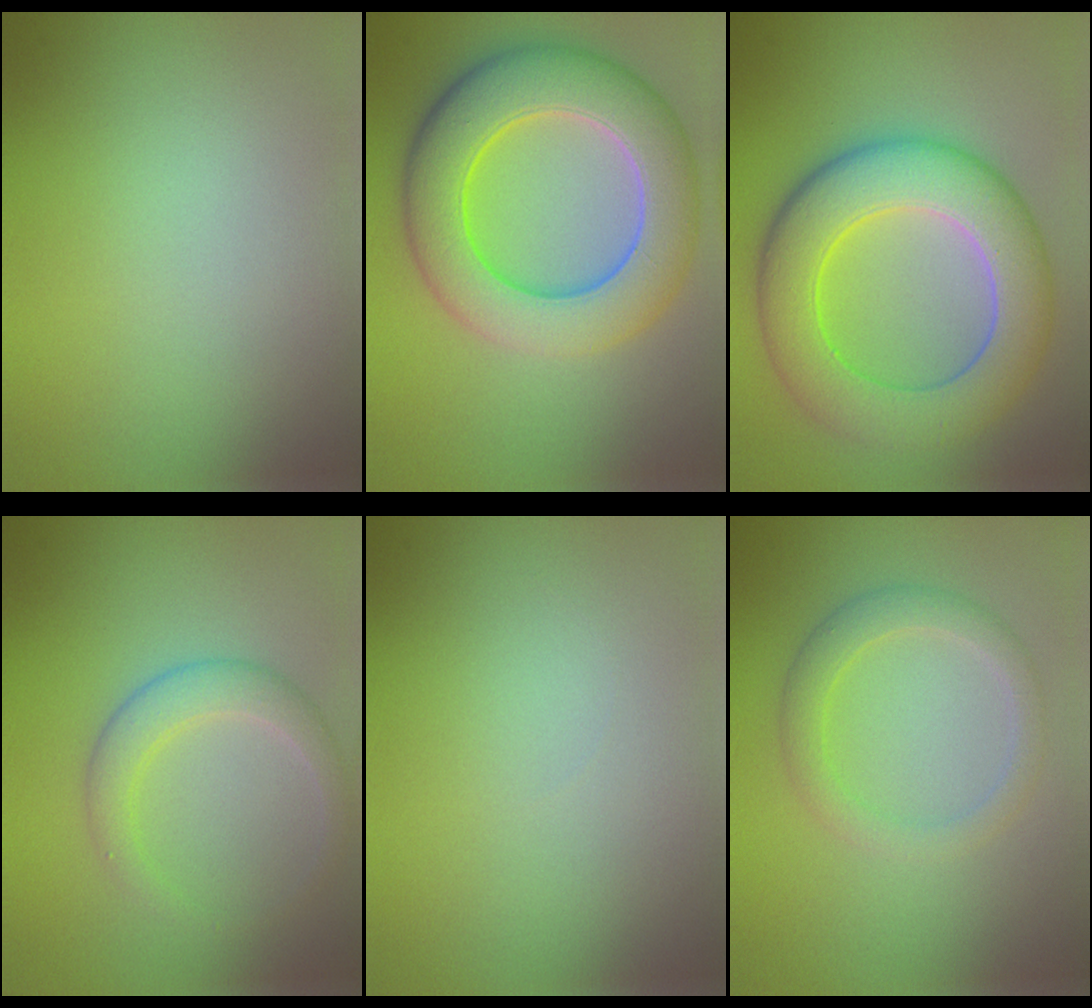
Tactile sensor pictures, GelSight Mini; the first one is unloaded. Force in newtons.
{"total": 9.8, "press": 9.8, "slide": 0.1}
{"total": 9.1, "press": 9.1, "slide": 0.5}
{"total": 2.8, "press": 2.8, "slide": 0.0}
{"total": 0.0}
{"total": 2.7, "press": 2.7, "slide": 0.3}